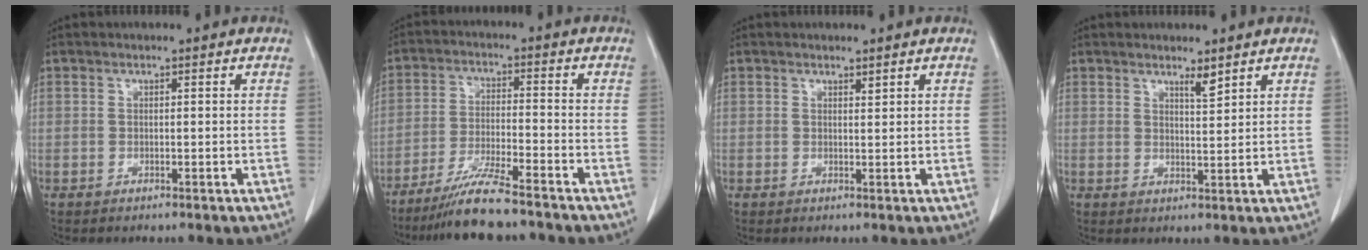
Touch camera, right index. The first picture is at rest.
{"total": 8.6, "force": [-7.2, -0.1, 4.8], "torque": [-0.087, -0.028, -0.130]}
{"total": 0.6, "force": [0.6, 0.0, 0.3], "torque": [-0.007, -0.006, 0.009]}
{"total": 2.3, "force": [1.9, 0.1, 1.3], "torque": [-0.026, -0.007, 0.035]}